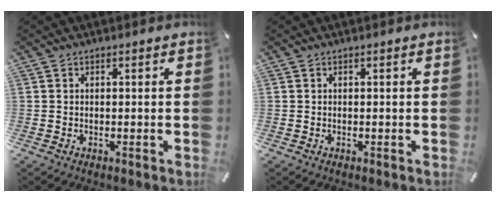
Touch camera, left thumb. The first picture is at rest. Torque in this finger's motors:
{"motor_torque": [-0.18, -0.21, 0.04, 0.03, 0.00]}